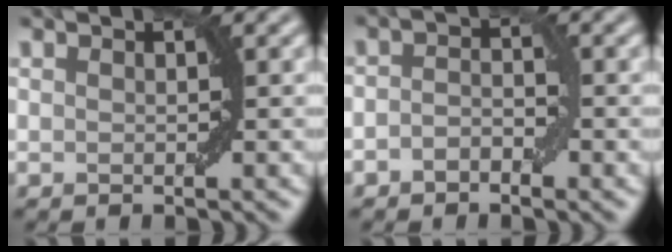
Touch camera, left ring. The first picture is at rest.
{"total": 1.6, "force": [-0.9, 0.9, 1.1], "torque": [-0.021, 0.005, -0.020]}